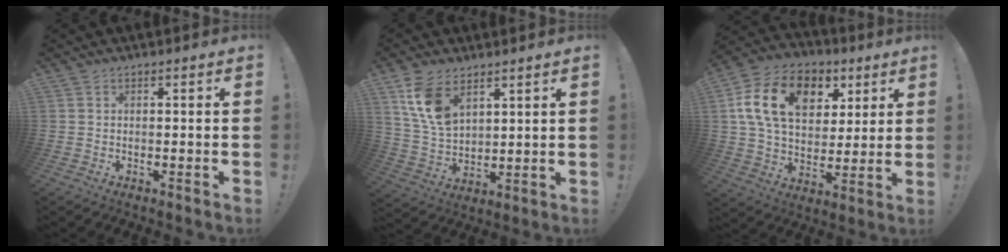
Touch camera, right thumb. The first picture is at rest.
{"total": 11.7, "force": [6.9, 6.9, 6.5], "torque": [-0.136, -0.022, 0.136]}
{"total": 19.4, "force": [6.9, 13.4, 12.2], "torque": [-0.203, -0.013, 0.127]}